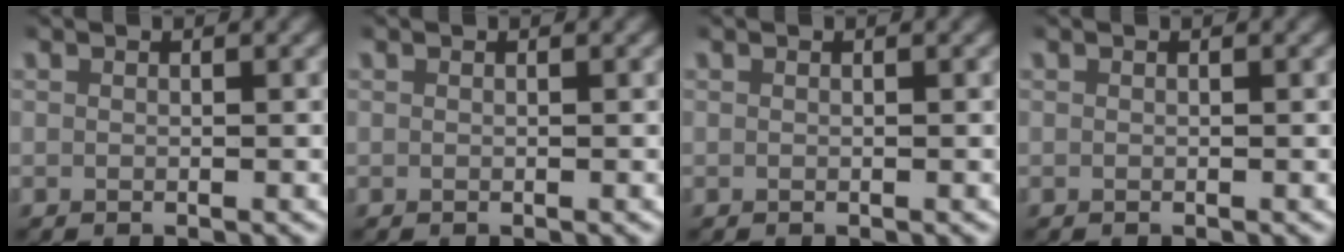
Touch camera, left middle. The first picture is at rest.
{"total": 0.0}
{"total": 0.0}
{"total": 0.0}